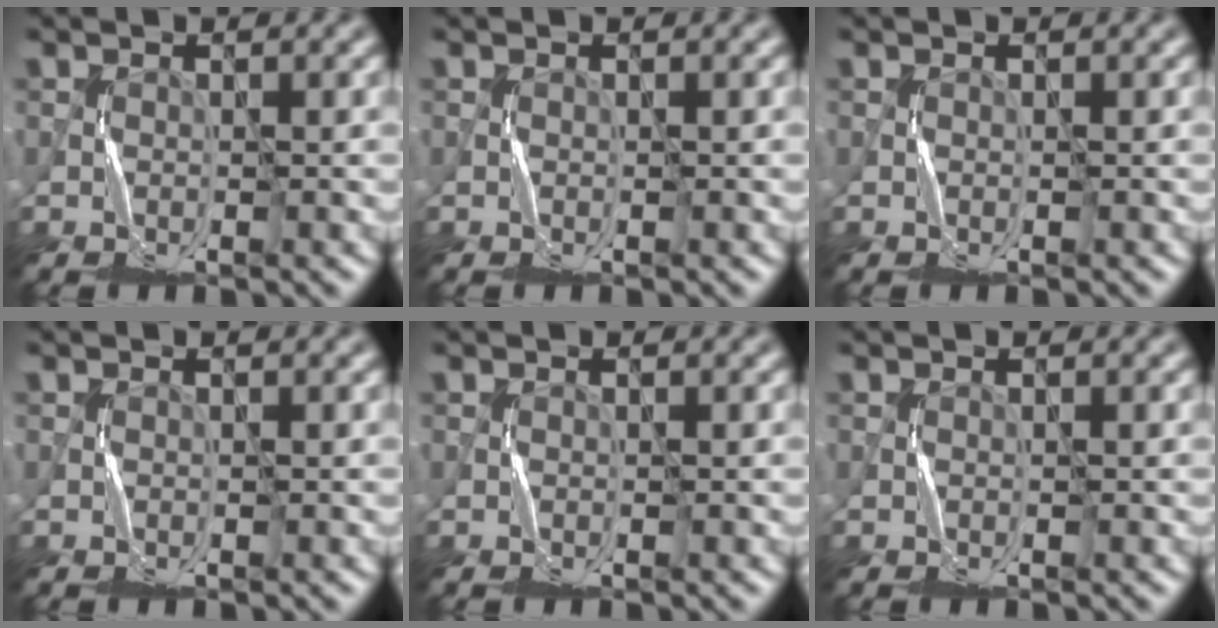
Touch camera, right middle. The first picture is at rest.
{"total": 0.0}
{"total": 0.0}
{"total": 0.0}
{"total": 0.0}
{"total": 0.0}